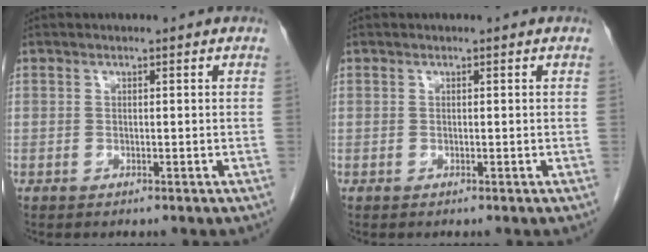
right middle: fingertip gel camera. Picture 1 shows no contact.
{"total": 0.0}